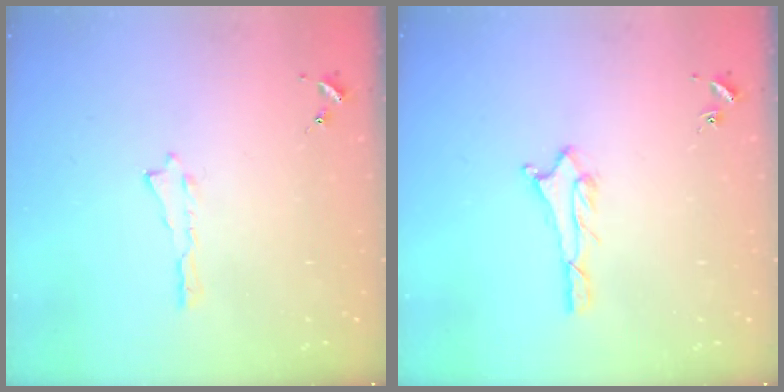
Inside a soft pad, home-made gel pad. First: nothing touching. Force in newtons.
{"total": 2.0, "press": 2.0, "slide": 0.2}